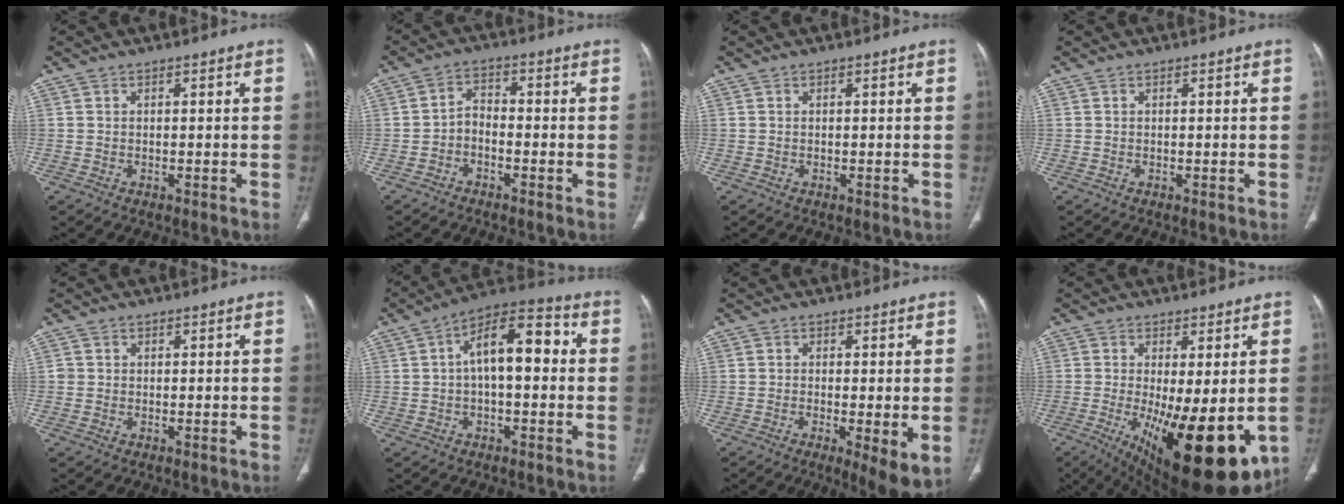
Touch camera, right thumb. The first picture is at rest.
{"total": 3.6, "force": [-1.8, 2.2, 2.1], "torque": [-0.031, 0.027, -0.039]}
{"total": 0.0}
{"total": 0.0}
{"total": 0.8, "force": [0.0, 0.8, 0.2], "torque": [0.003, 0.003, -0.001]}
{"total": 12.7, "force": [1.0, 5.9, 11.2], "torque": [-0.165, 0.042, 0.005]}
{"total": 6.6, "force": [-1.4, 1.5, 6.2], "torque": [-0.102, -0.021, -0.023]}
{"total": 20.7, "force": [-5.4, 7.3, 18.6], "torque": [-0.243, -0.038, -0.058]}